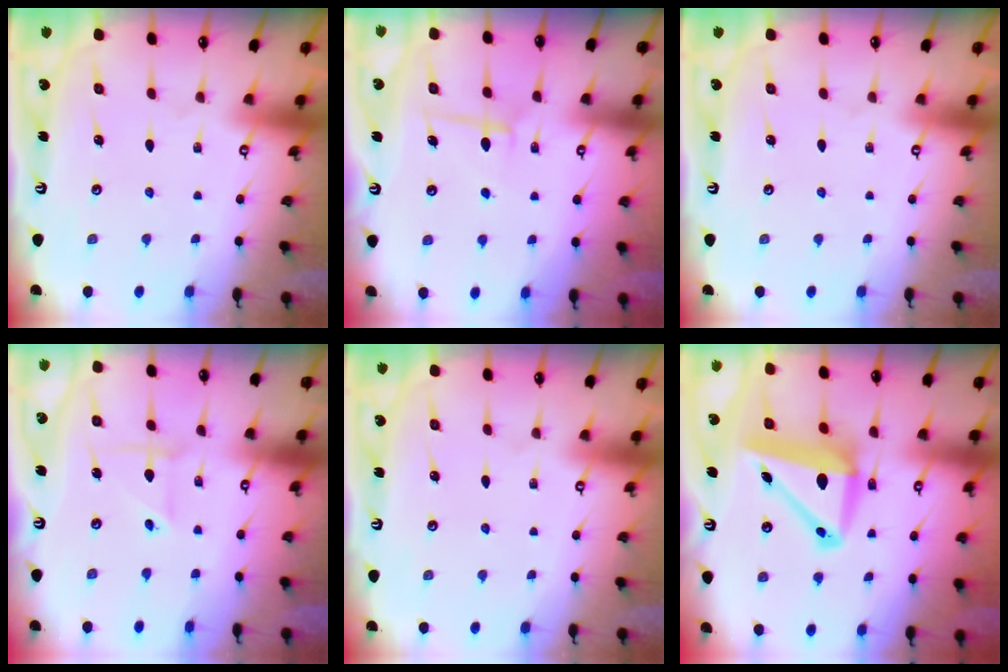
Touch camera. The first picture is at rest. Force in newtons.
{"total": 7.1, "press": 7.0, "slide": 0.7}
{"total": 0.0}
{"total": 2.5, "press": 2.5, "slide": 0.2}
{"total": 0.0}
{"total": 11.8, "press": 11.0, "slide": 4.2}